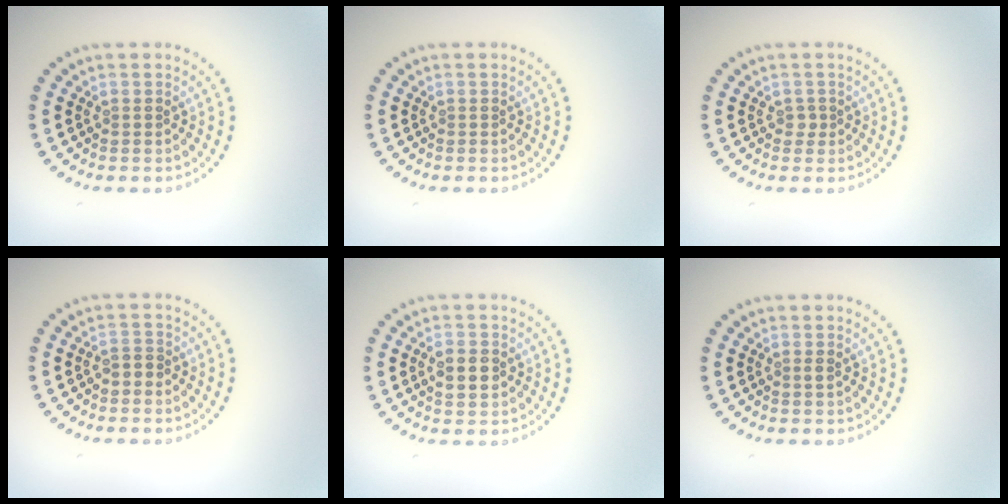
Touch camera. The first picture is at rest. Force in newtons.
{"total": 0.0}
{"total": 0.6, "press": 0.5, "slide": 0.3}
{"total": 0.8, "press": 0.8, "slide": 0.3}
{"total": 2.6, "press": 2.6, "slide": 0.1}
{"total": 0.5, "press": 0.3, "slide": 0.4}